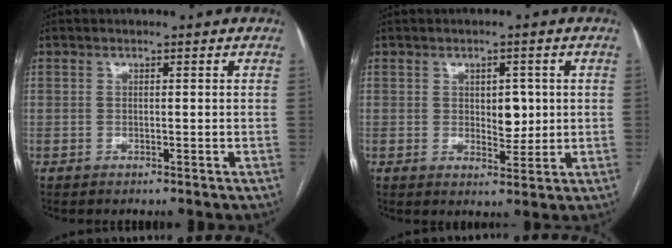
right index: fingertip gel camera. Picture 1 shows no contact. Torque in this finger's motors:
{"motor_torque": [0.39, -0.21, 0.16, 0.03]}